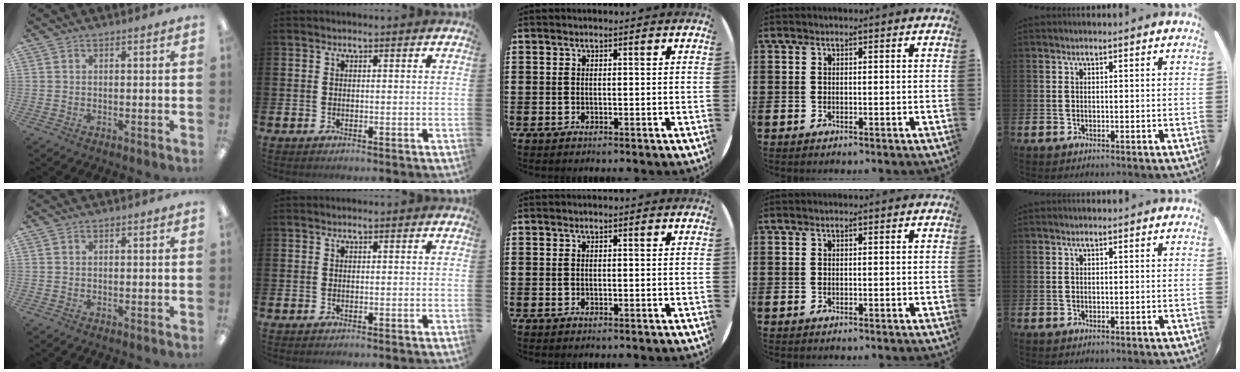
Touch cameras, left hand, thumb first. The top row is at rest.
{}